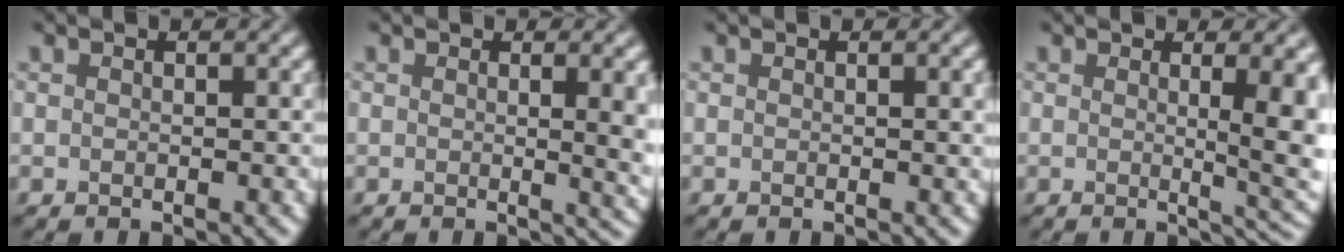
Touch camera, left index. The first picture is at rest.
{"total": 5.0, "force": [0.4, 1.8, 4.7], "torque": [-0.039, -0.002, 0.008]}
{"total": 1.3, "force": [0.2, 0.3, 1.3], "torque": [-0.012, 0.002, 0.001]}
{"total": 6.5, "force": [0.5, 2.0, 6.2], "torque": [-0.053, -0.006, 0.013]}